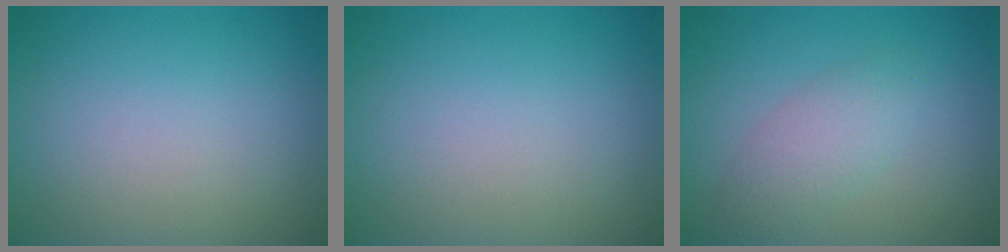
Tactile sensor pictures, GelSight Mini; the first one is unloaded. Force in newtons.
{"total": 0.0}
{"total": 2.9, "press": 2.8, "slide": 0.3}